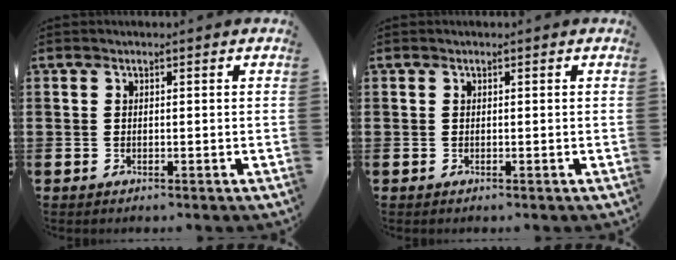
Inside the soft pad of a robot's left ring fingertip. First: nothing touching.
{"total": 0.0}